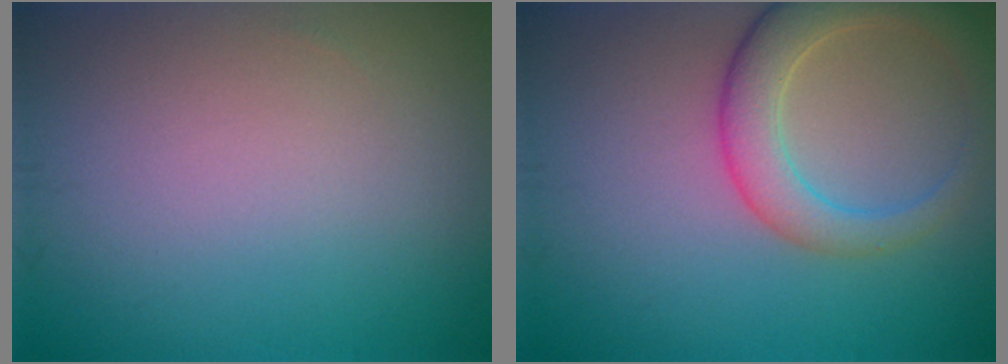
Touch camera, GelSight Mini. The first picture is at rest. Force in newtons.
{"total": 4.7, "press": 4.7, "slide": 0.3}